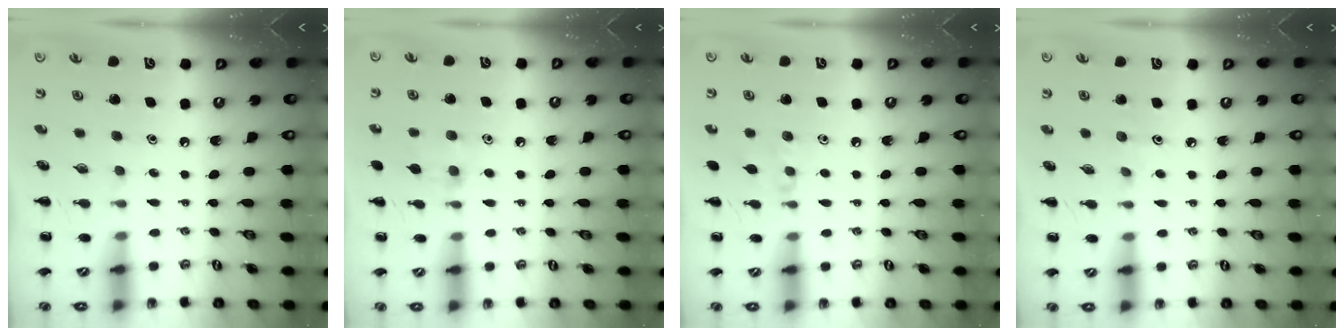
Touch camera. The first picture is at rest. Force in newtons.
{"total": 7.0, "press": 6.5, "slide": 2.4}
{"total": 5.6, "press": 5.4, "slide": 1.3}
{"total": 2.9, "press": 2.7, "slide": 1.2}